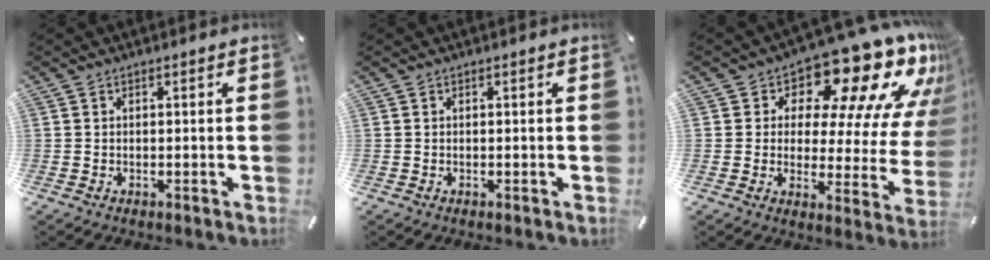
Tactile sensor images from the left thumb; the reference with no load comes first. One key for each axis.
{"total": 0.0}
{"total": 17.9, "fx": 13.0, "fy": 6.9, "fz": 10.2, "tx": -0.139, "ty": -0.115, "tz": 0.208}